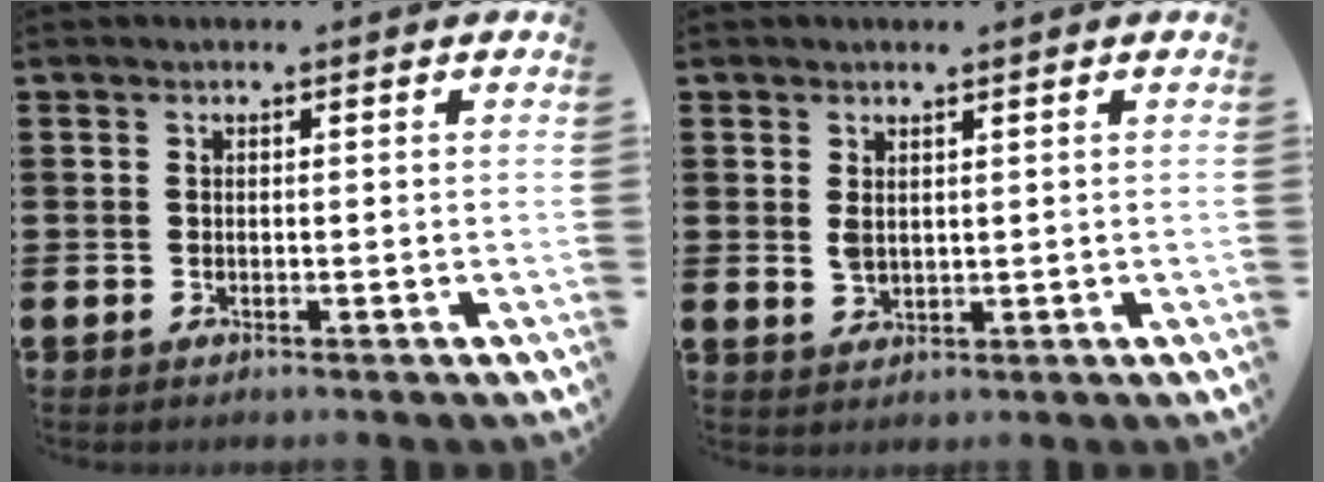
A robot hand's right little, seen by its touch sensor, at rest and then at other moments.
{"total": 1.8, "force": [1.1, 1.0, 1.1], "torque": [-0.008, -0.004, 0.017]}